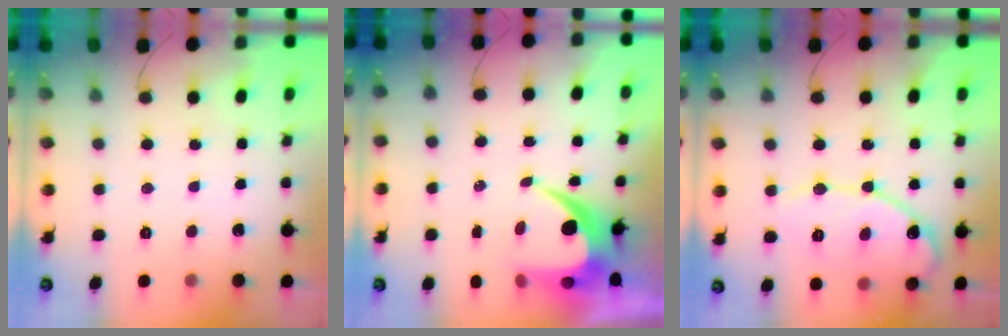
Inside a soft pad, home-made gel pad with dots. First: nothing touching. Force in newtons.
{"total": 9.9, "press": 9.9, "slide": 0.8}
{"total": 13.3, "press": 13.2, "slide": 1.3}